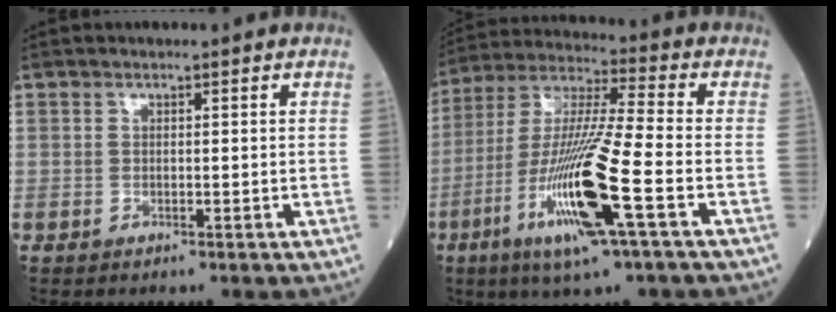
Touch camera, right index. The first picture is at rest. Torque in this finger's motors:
{"motor_torque": [1.50, -0.63, 1.05, 0.21]}